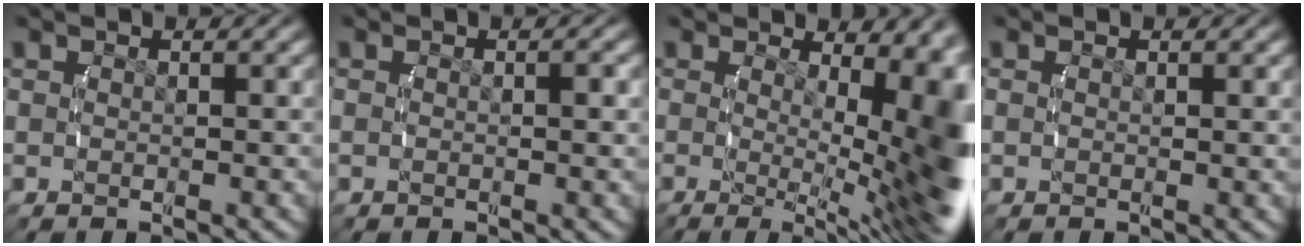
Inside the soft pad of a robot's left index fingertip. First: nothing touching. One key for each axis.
{"total": 1.1, "fx": -0.2, "fy": 0.5, "fz": 1.0, "tx": -0.019, "ty": -0.001, "tz": -0.005}
{"total": 10.2, "fx": -1.3, "fy": 4.1, "fz": 9.2, "tx": -0.107, "ty": -0.046, "tz": -0.006}
{"total": 0.9, "fx": 0.0, "fy": 0.5, "fz": 0.8, "tx": -0.018, "ty": -0.004, "tz": -0.001}